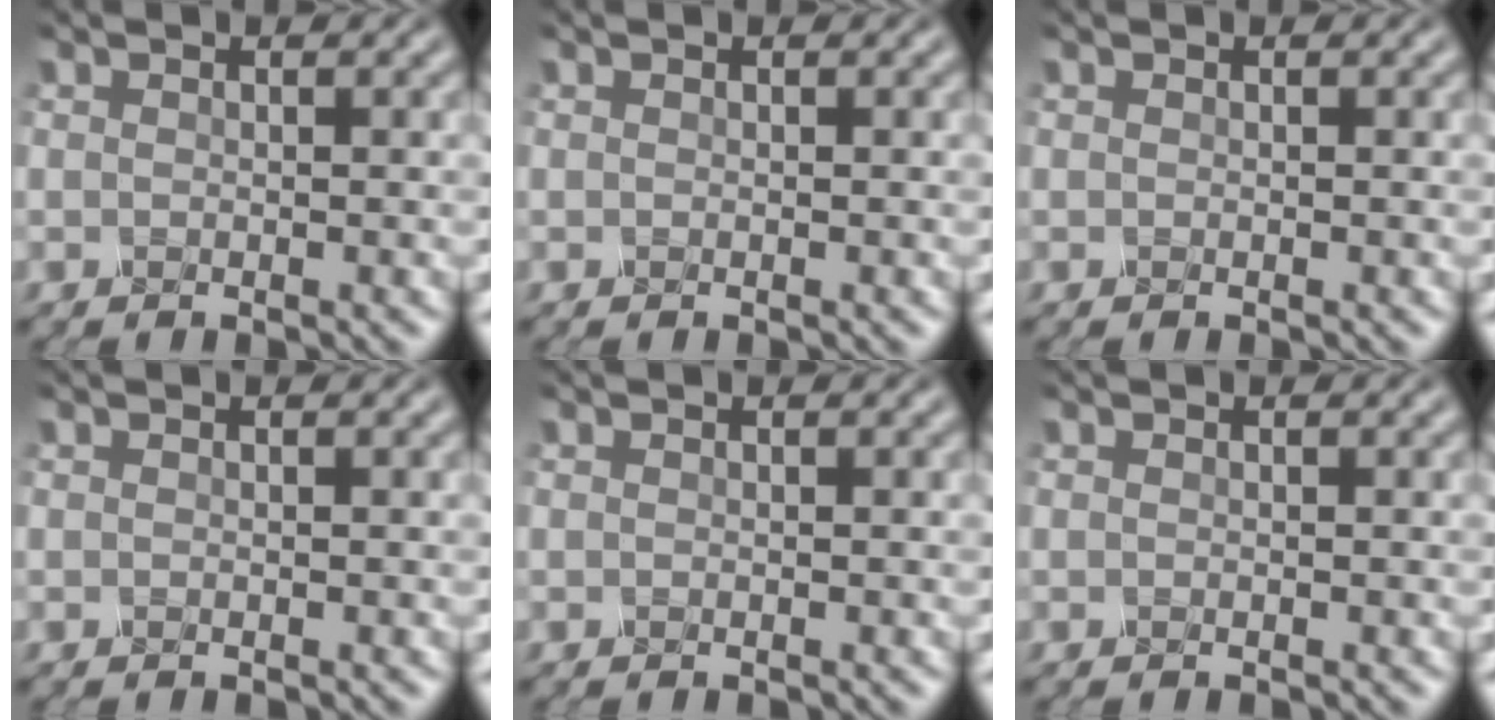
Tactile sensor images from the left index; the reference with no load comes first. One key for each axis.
{"total": 0.0}
{"total": 0.0}
{"total": 0.0}
{"total": 0.0}
{"total": 0.0}